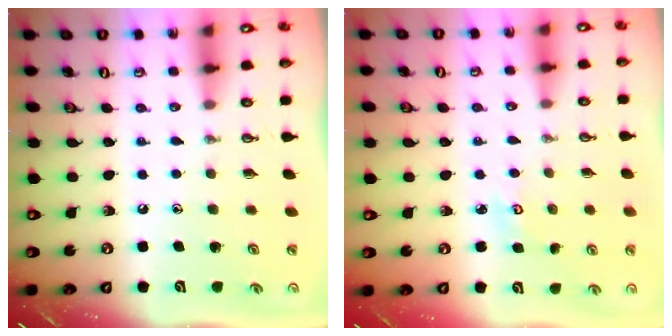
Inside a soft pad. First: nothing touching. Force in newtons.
{"total": 3.1, "press": 3.1, "slide": 0.3}